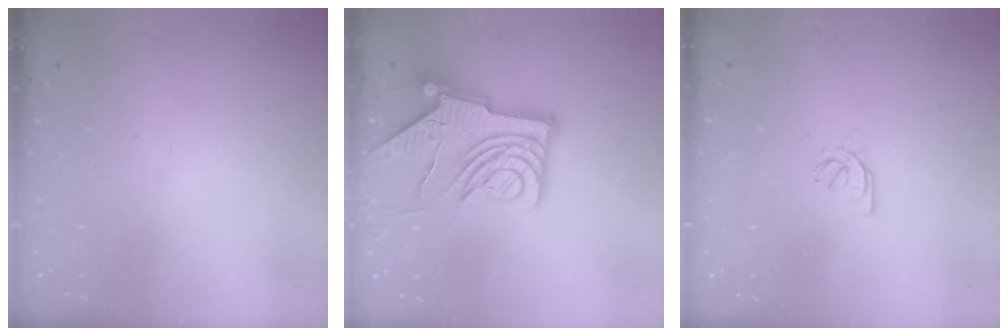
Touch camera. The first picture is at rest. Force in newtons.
{"total": 13.9, "press": 13.8, "slide": 1.6}
{"total": 1.7, "press": 1.6, "slide": 0.5}